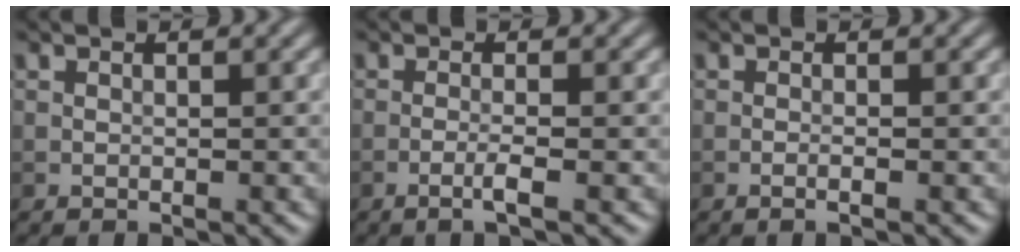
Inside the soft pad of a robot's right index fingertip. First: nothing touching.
{"total": 1.8, "force": [-0.7, 0.2, 1.7], "torque": [-0.028, 0.004, -0.021]}
{"total": 0.9, "force": [-0.4, 0.1, 0.9], "torque": [-0.013, -0.001, -0.010]}